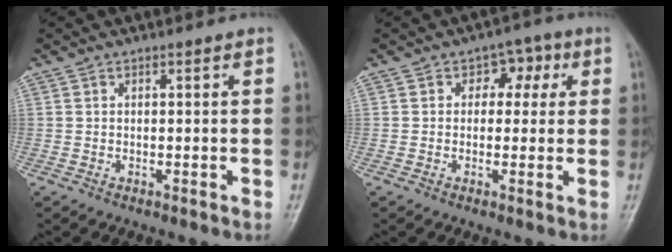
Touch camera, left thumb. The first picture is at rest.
{"total": 5.2, "force": [1.4, 3.9, 3.2], "torque": [-0.001, 0.005, 0.009]}